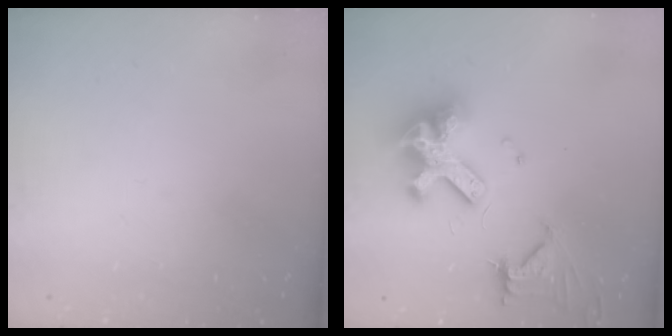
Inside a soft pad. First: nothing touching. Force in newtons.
{"total": 15.0, "press": 14.9, "slide": 1.9}